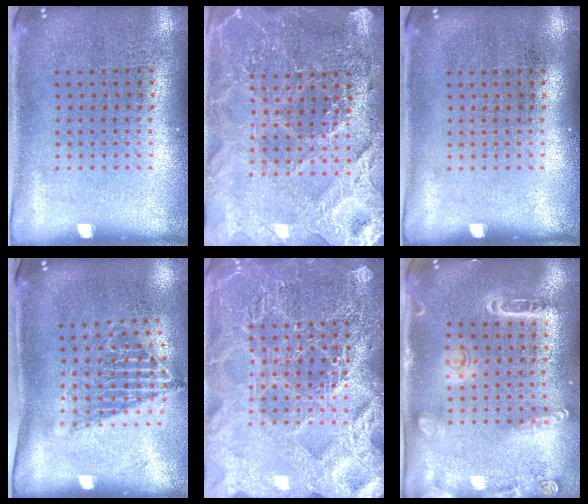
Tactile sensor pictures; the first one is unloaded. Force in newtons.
{"total": 4.0, "press": 3.8, "slide": 1.2}
{"total": 0.0}
{"total": 1.5, "press": 1.1, "slide": 0.9}
{"total": 6.2, "press": 6.2, "slide": 0.8}
{"total": 1.6, "press": 1.5, "slide": 0.4}